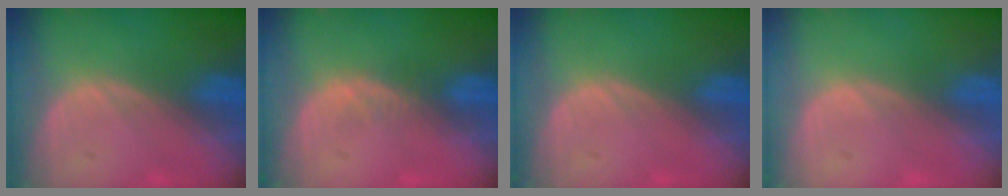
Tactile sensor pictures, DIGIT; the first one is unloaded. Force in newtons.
{"total": 1.1, "press": 1.1, "slide": 0.3}
{"total": 0.0}
{"total": 0.0}